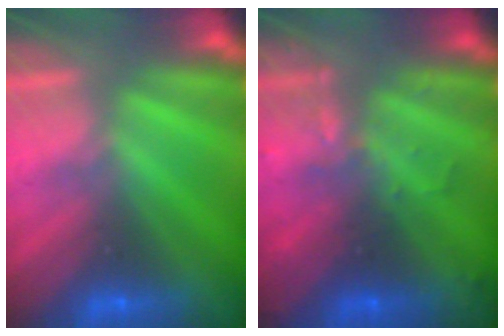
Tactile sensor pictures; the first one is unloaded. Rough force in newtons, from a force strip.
{"total": 3.2}